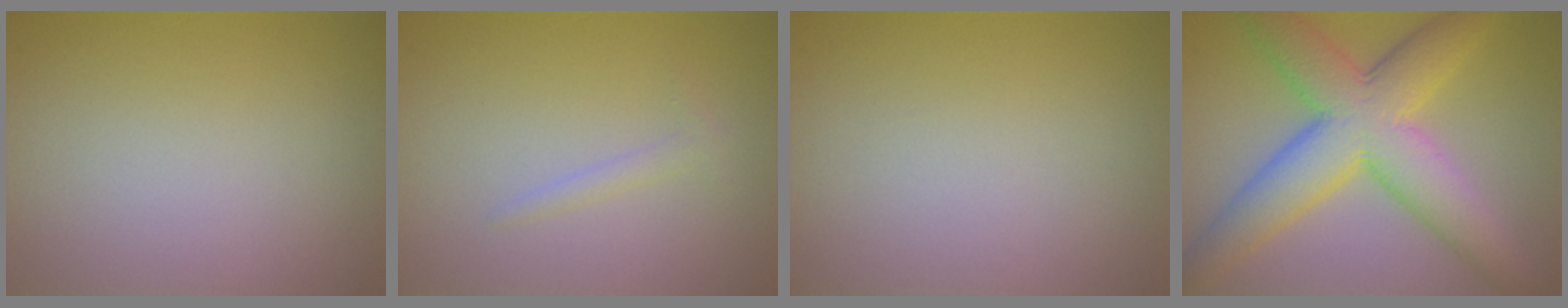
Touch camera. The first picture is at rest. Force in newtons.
{"total": 1.0, "press": 1.0, "slide": 0.1}
{"total": 0.0}
{"total": 9.1, "press": 9.1, "slide": 0.1}